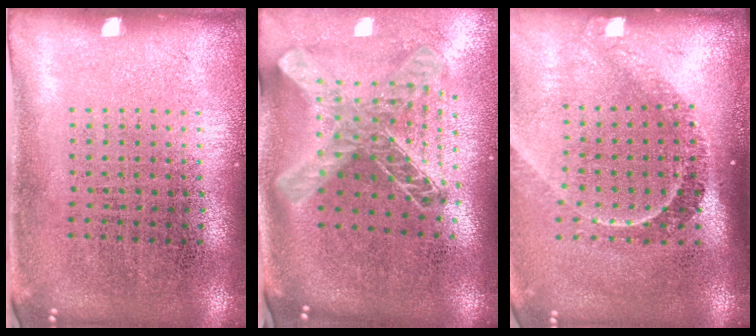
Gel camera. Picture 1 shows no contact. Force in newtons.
{"total": 2.2, "press": 1.7, "slide": 1.4}
{"total": 2.2, "press": 1.5, "slide": 1.5}